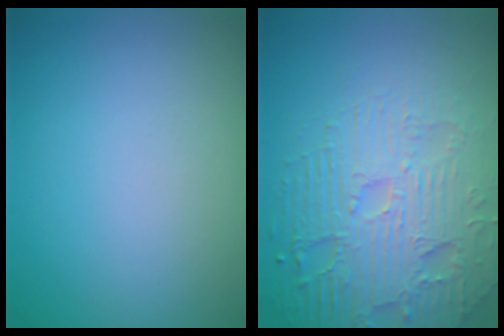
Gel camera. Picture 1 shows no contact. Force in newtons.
{"total": 7.1, "press": 5.5, "slide": 4.6}